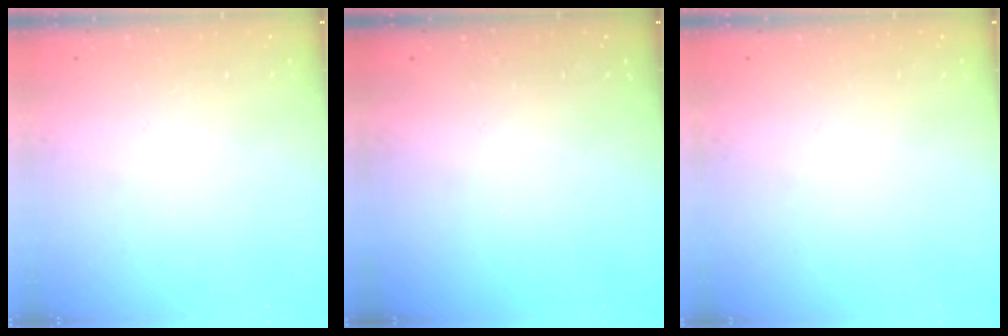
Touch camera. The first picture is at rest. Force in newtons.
{"total": 0.0}
{"total": 0.0}